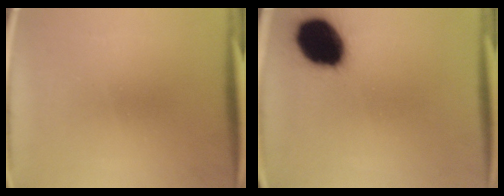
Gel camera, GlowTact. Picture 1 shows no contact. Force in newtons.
{"total": 18.1}